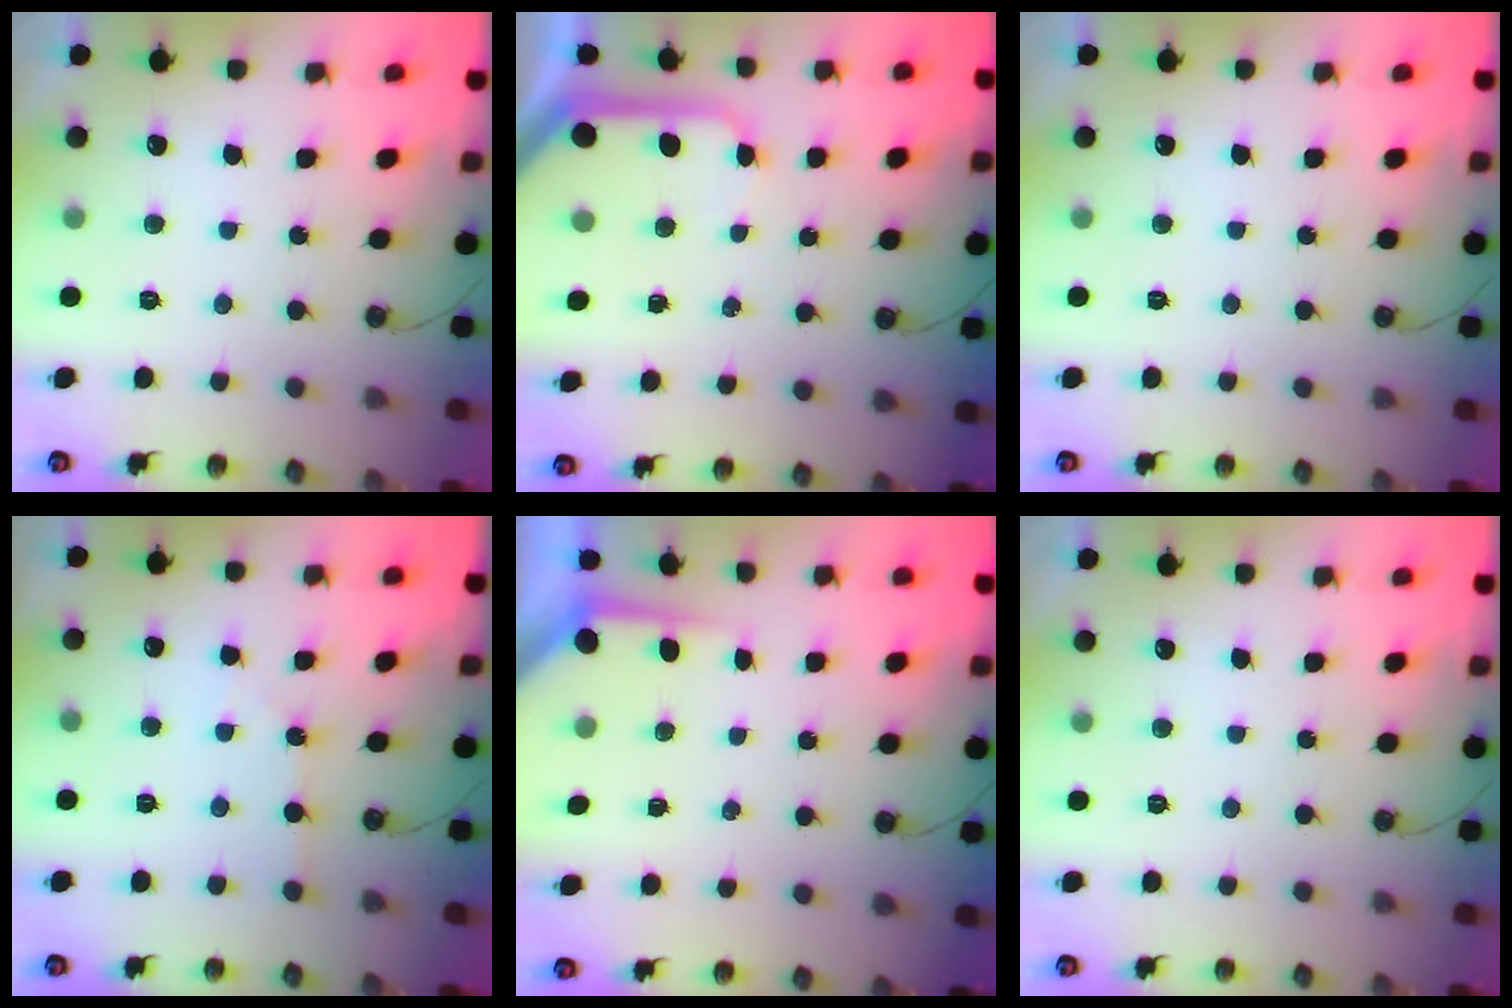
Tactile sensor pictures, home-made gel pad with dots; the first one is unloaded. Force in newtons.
{"total": 10.3, "press": 10.2, "slide": 1.2}
{"total": 0.0}
{"total": 2.9, "press": 2.9, "slide": 0.5}
{"total": 3.5, "press": 3.4, "slide": 0.3}
{"total": 0.0}